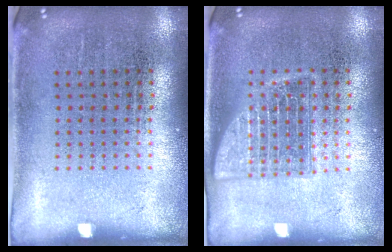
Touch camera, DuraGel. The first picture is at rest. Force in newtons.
{"total": 2.4, "press": 2.3, "slide": 0.5}